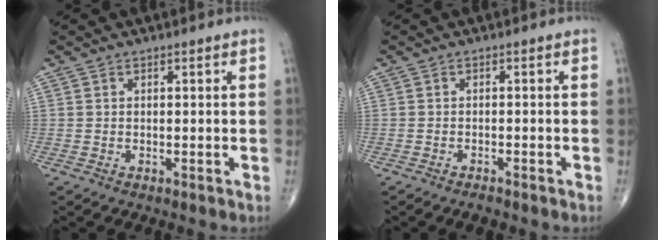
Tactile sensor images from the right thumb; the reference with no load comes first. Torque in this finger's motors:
{"motor_torque": [1.21, 0.73, 0.02, -0.36, 0.03]}